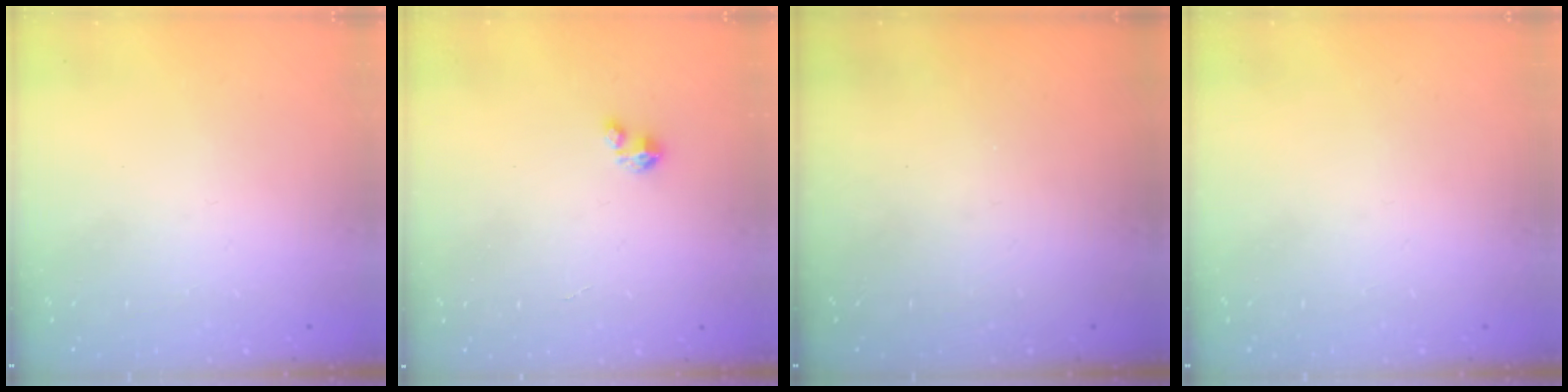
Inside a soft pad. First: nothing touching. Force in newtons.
{"total": 2.0, "press": 2.0, "slide": 0.1}
{"total": 0.0}
{"total": 0.0}